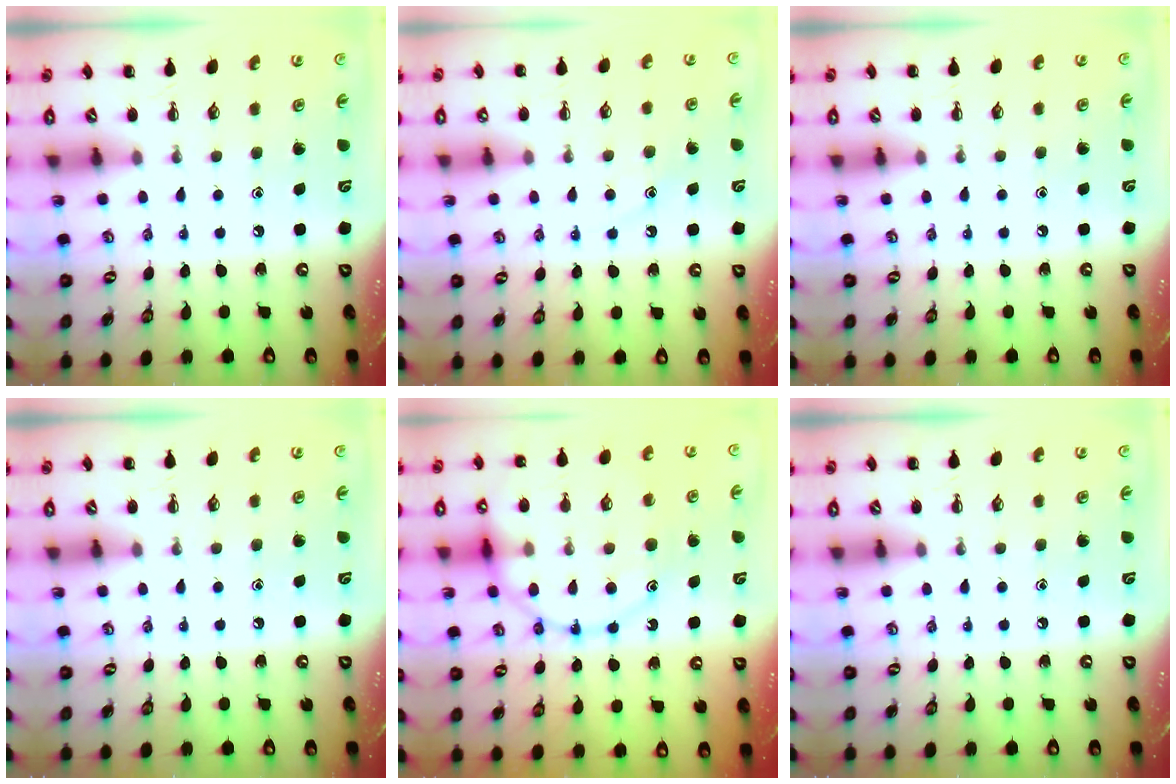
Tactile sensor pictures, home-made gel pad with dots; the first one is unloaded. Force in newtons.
{"total": 9.1, "press": 9.0, "slide": 1.4}
{"total": 3.6, "press": 3.4, "slide": 1.3}
{"total": 0.0}
{"total": 16.1, "press": 16.0, "slide": 1.4}
{"total": 0.0}